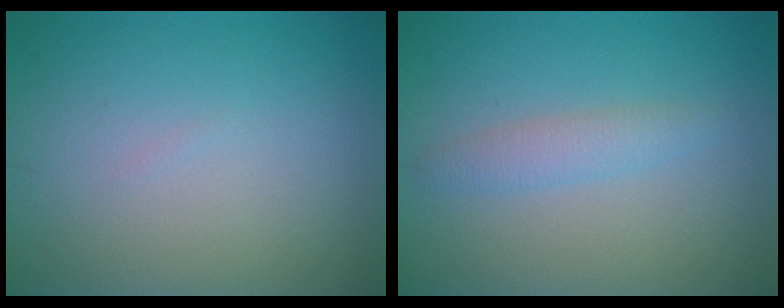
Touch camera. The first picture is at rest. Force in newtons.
{"total": 1.8, "press": 1.8, "slide": 0.1}